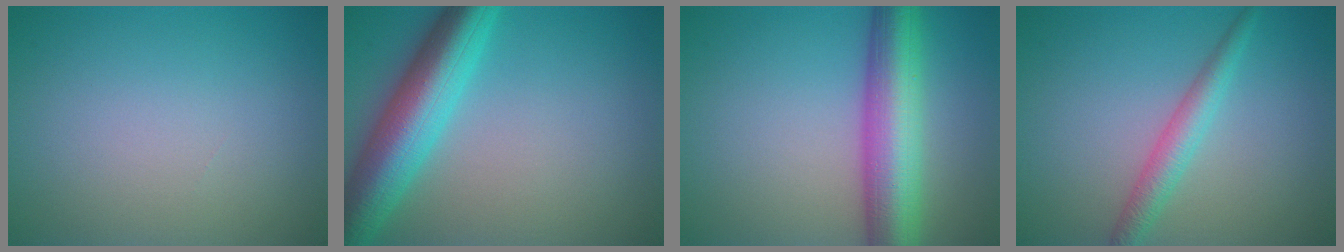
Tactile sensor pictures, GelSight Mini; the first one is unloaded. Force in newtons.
{"total": 8.3, "press": 8.3, "slide": 0.1}
{"total": 8.4, "press": 8.4, "slide": 0.3}
{"total": 2.7, "press": 2.7, "slide": 0.1}